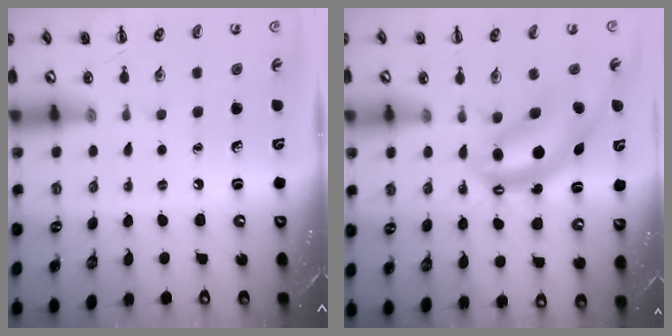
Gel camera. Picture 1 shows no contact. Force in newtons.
{"total": 6.5, "press": 6.4, "slide": 1.0}